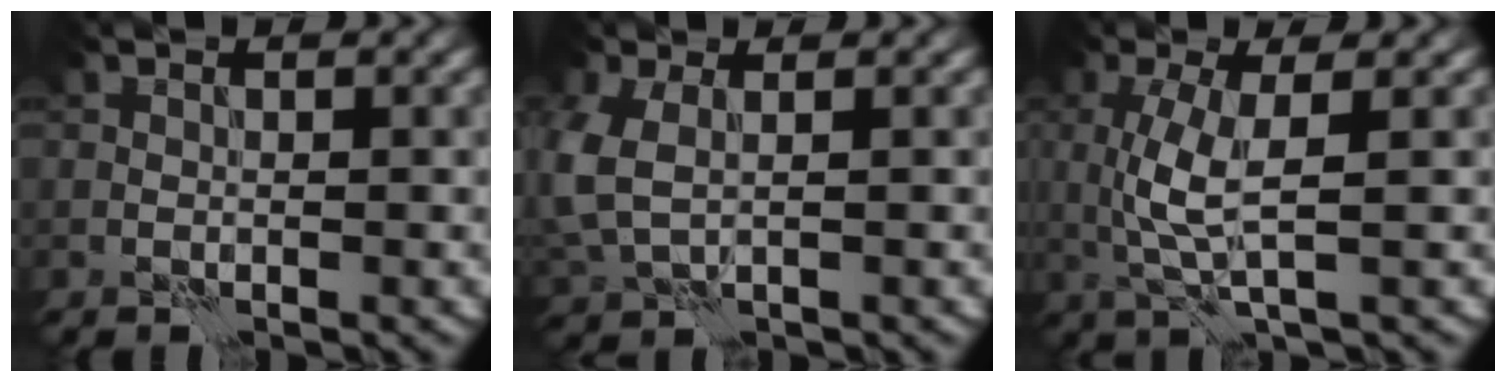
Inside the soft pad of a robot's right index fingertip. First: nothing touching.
{"total": 3.8, "force": [0.4, 2.5, 2.8], "torque": [-0.088, -0.001, 0.012]}
{"total": 4.1, "force": [0.3, 1.1, 3.9], "torque": [-0.092, 0.001, 0.009]}